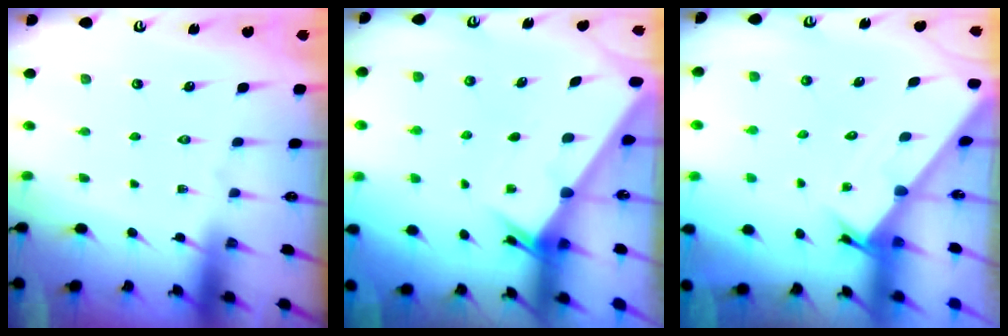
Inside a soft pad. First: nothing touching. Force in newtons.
{"total": 2.0, "press": 2.0, "slide": 0.1}
{"total": 1.7, "press": 1.7, "slide": 0.1}